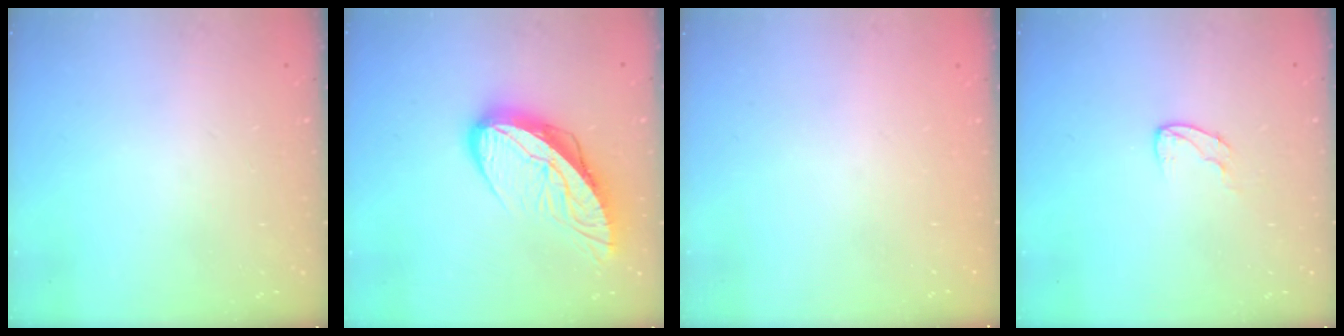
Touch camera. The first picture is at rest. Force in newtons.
{"total": 12.5, "press": 12.5, "slide": 1.3}
{"total": 0.0}
{"total": 4.6, "press": 4.6, "slide": 0.5}